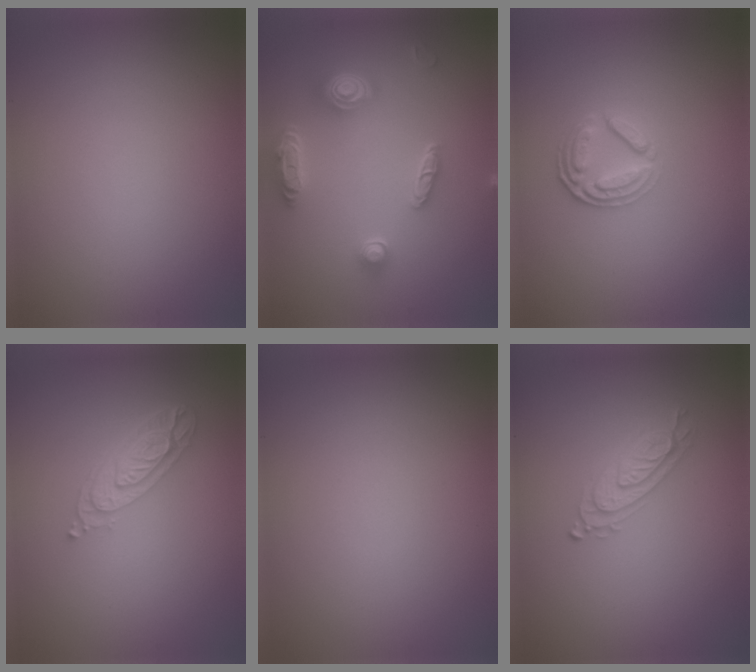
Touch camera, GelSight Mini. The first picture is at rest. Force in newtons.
{"total": 4.7, "press": 3.9, "slide": 2.5}
{"total": 2.9, "press": 2.5, "slide": 1.5}
{"total": 3.9, "press": 3.0, "slide": 2.5}
{"total": 0.0}
{"total": 2.1, "press": 2.1, "slide": 0.4}